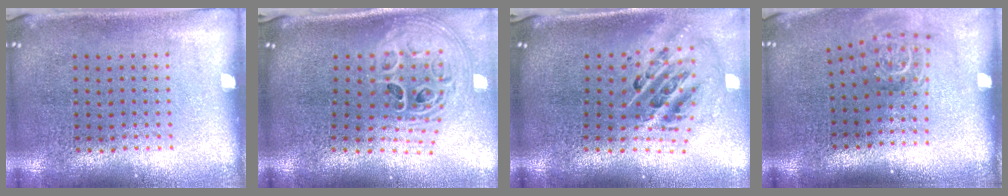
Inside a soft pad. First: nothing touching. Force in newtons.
{"total": 2.9, "press": 2.0, "slide": 2.1}
{"total": 2.7, "press": 1.8, "slide": 2.0}
{"total": 1.8, "press": 1.2, "slide": 1.3}